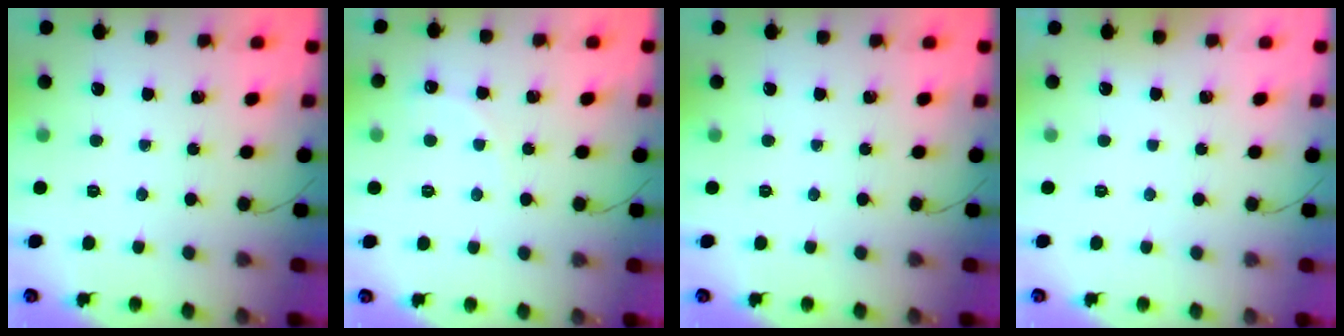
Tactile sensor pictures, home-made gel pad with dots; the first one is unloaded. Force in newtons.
{"total": 3.0, "press": 2.9, "slide": 0.8}
{"total": 0.0}
{"total": 2.8, "press": 2.8, "slide": 0.1}